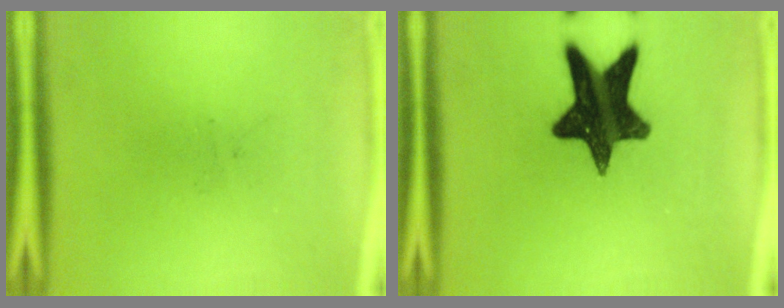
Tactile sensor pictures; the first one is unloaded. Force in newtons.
{"total": 15.6}